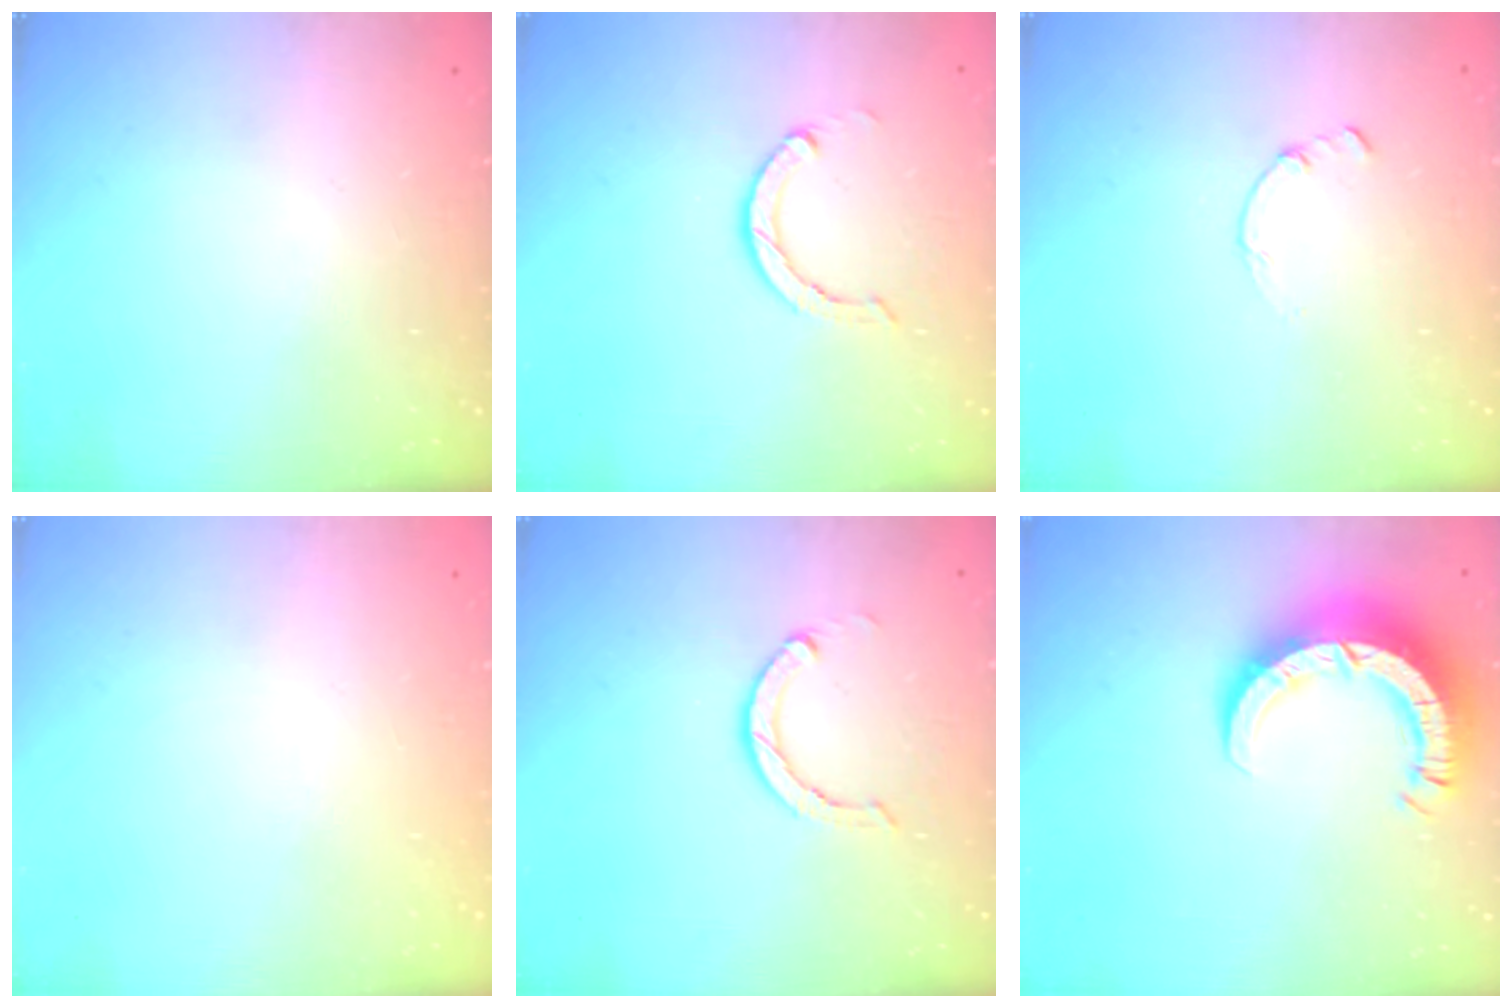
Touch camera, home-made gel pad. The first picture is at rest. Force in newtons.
{"total": 3.9, "press": 3.8, "slide": 0.4}
{"total": 0.0}
{"total": 2.4, "press": 2.4, "slide": 0.2}
{"total": 3.9, "press": 3.8, "slide": 0.4}
{"total": 10.6, "press": 10.5, "slide": 1.0}